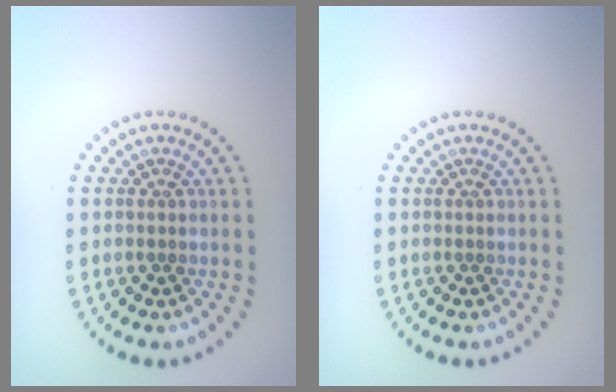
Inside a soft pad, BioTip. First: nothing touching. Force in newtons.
{"total": 0.0}